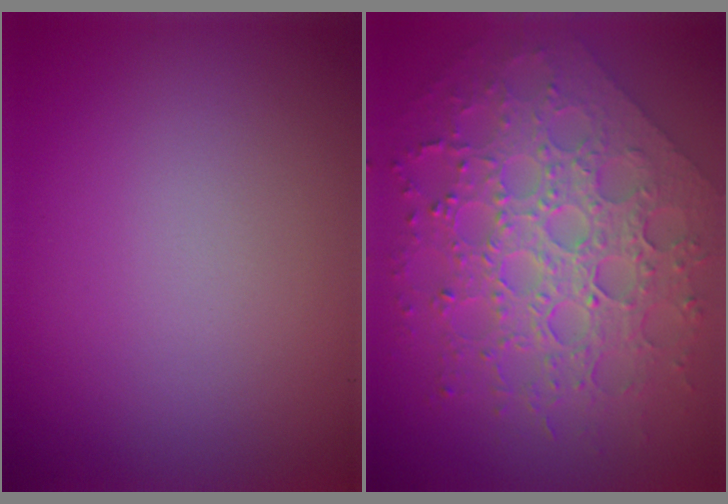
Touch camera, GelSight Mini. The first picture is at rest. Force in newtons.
{"total": 8.4, "press": 6.1, "slide": 5.8}